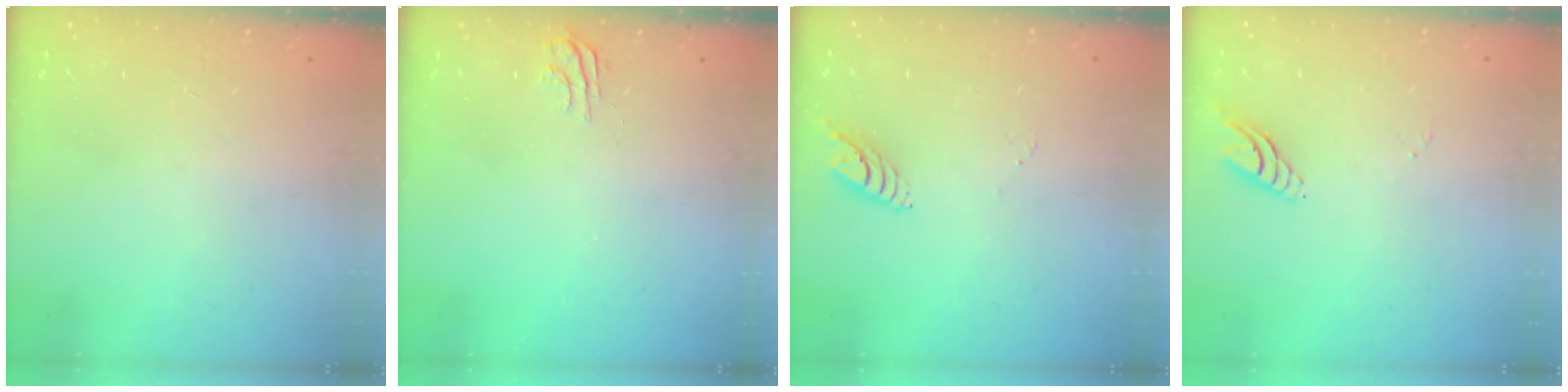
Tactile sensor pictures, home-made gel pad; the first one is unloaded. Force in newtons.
{"total": 5.0, "press": 5.0, "slide": 0.5}
{"total": 6.0, "press": 6.0, "slide": 0.4}
{"total": 7.8, "press": 7.8, "slide": 0.6}